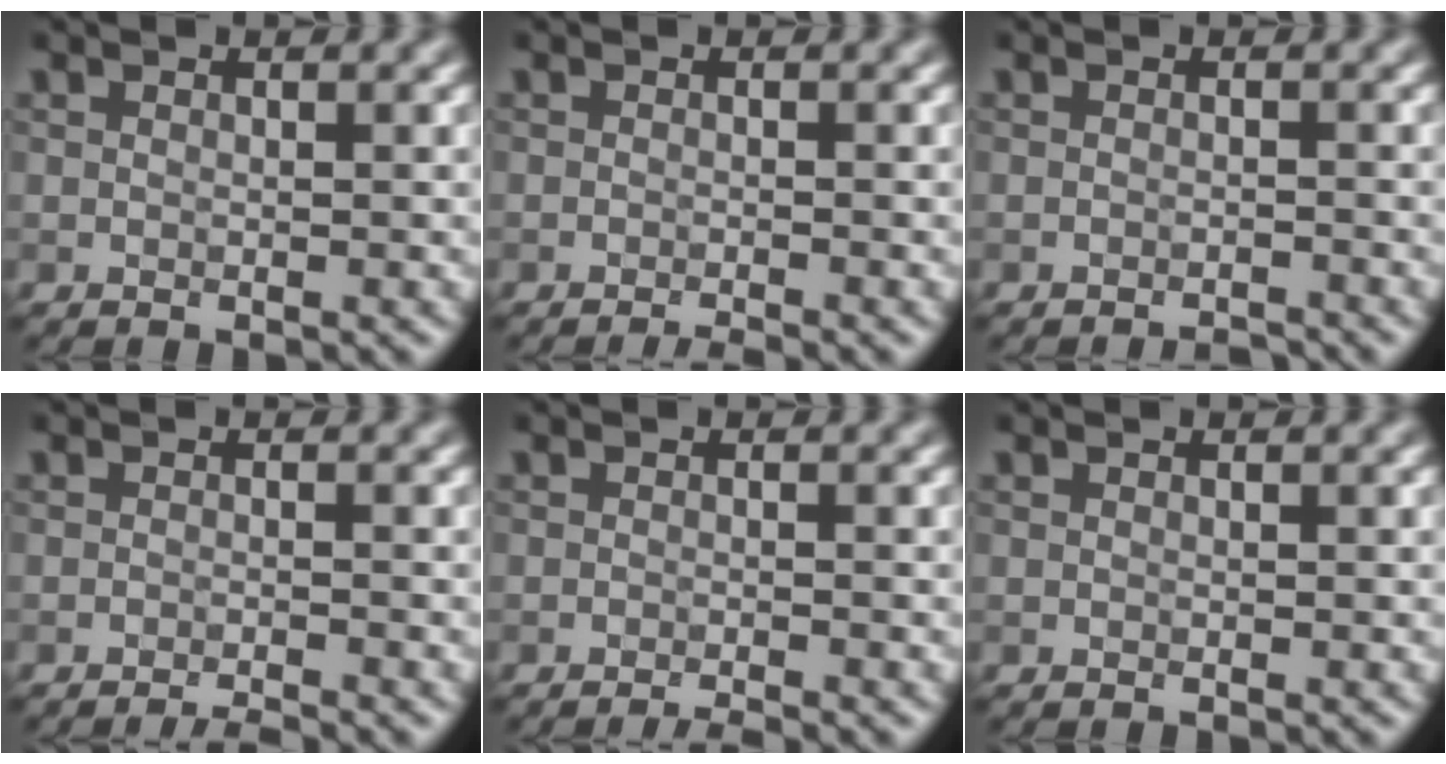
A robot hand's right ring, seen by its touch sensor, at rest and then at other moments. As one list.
[{"total": 1.3, "force": [-1.0, 0.2, 0.8], "torque": [-0.005, -0.001, -0.021]}, {"total": 1.3, "force": [-1.3, 0.1, 0.4], "torque": [0.001, 0.000, -0.023]}, {"total": 2.0, "force": [-1.7, 0.2, 1.1], "torque": [-0.011, -0.002, -0.033]}, {"total": 1.7, "force": [-1.3, 0.2, 1.0], "torque": [-0.009, -0.002, -0.026]}, {"total": 0.0}]